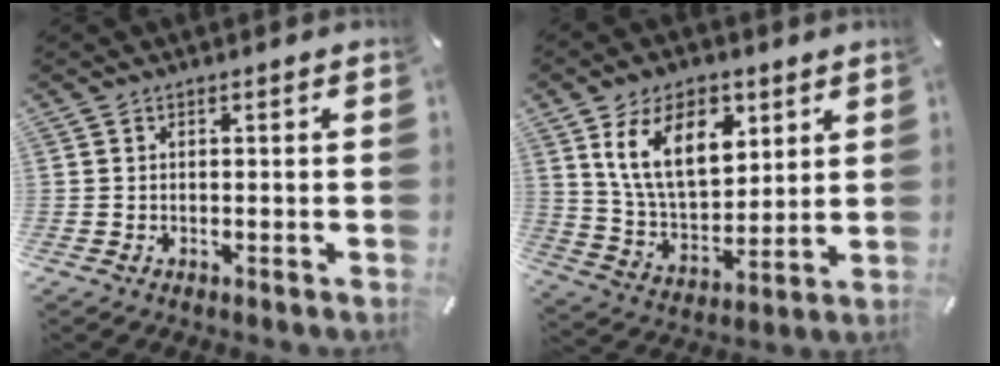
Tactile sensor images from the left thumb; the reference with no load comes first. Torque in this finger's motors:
{"motor_torque": [1.34, 1.33, 1.51, -1.26, 0.50]}